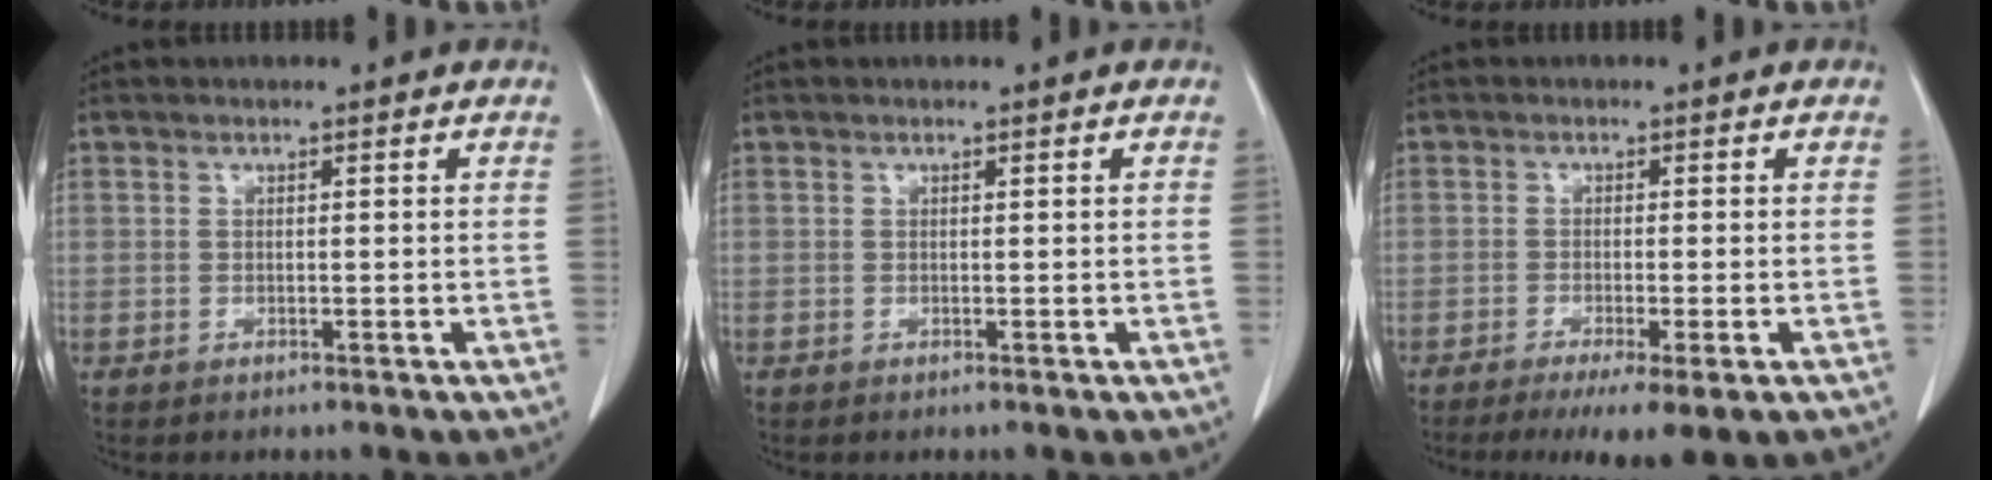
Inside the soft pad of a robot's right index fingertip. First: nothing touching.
{"total": 0.0}
{"total": 7.4, "force": [-4.9, 0.7, 5.6], "torque": [-0.076, -0.019, -0.072]}